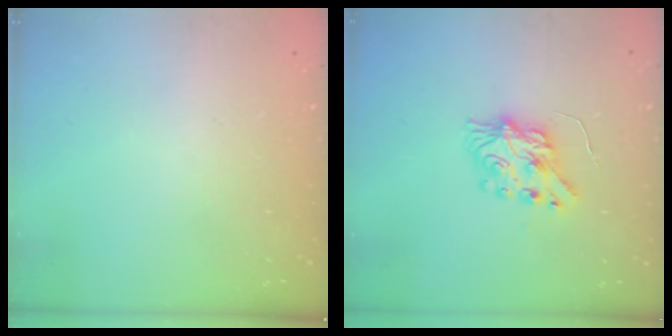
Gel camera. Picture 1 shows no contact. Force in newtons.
{"total": 7.7, "press": 7.7, "slide": 0.8}